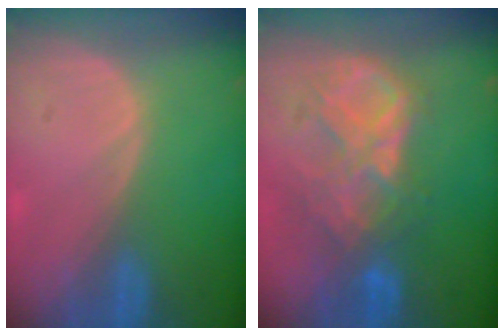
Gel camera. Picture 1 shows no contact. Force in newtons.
{"total": 8.8, "press": 7.7, "slide": 4.4}